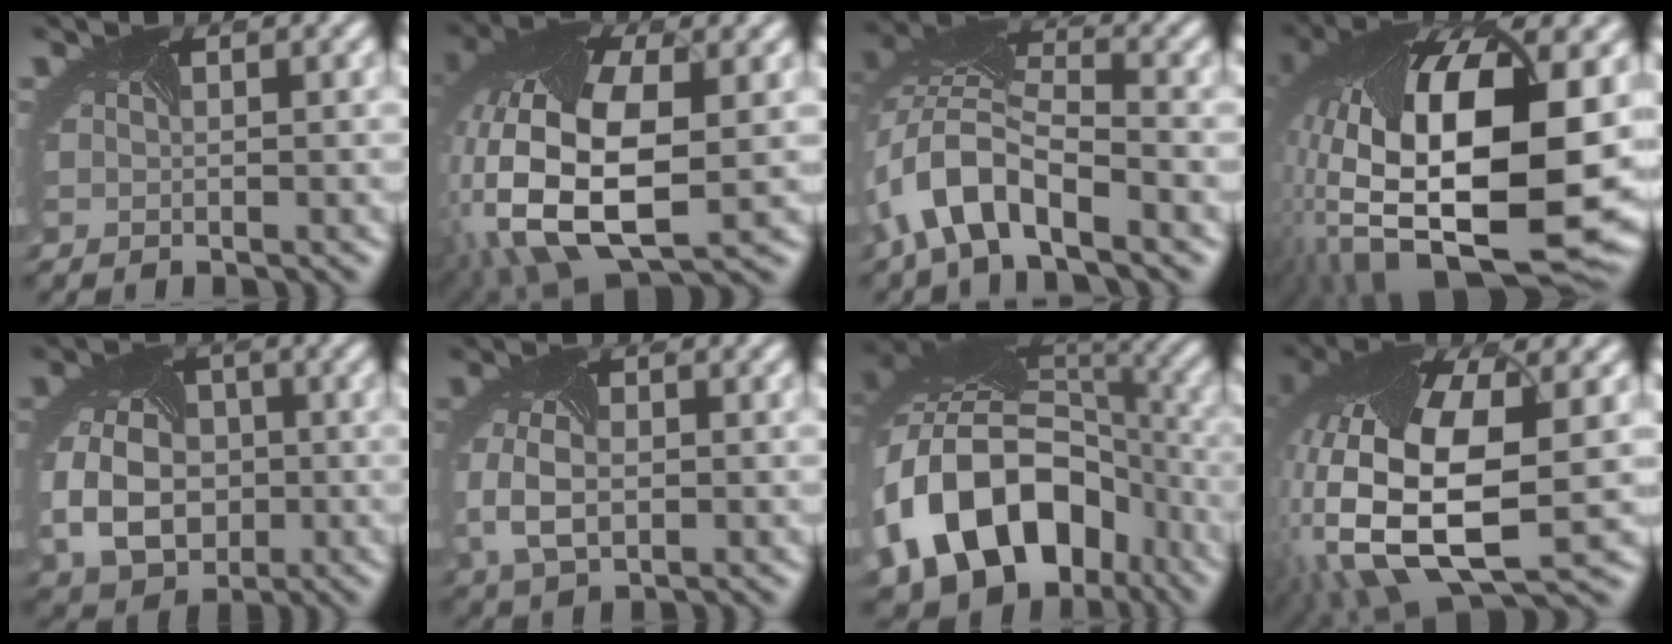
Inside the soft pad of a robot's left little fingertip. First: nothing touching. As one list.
[{"total": 14.2, "force": [-1.2, 8.0, 11.8], "torque": [-0.270, -0.033, -0.002]}, {"total": 8.2, "force": [-5.0, 3.0, 5.7], "torque": [-0.127, 0.005, -0.093]}, {"total": 19.2, "force": [0.0, 9.5, 16.7], "torque": [-0.352, -0.061, 0.031]}, {"total": 6.7, "force": [-1.7, 5.0, 4.1], "torque": [-0.103, -0.017, -0.025]}, {"total": 4.0, "force": [-0.9, 2.5, 3.0], "torque": [-0.089, -0.012, -0.009]}, {"total": 14.9, "force": [-5.6, 10.5, 9.0], "torque": [-0.181, -0.019, -0.087]}, {"total": 14.9, "force": [-2.1, 7.2, 12.9], "torque": [-0.297, -0.025, -0.028]}]